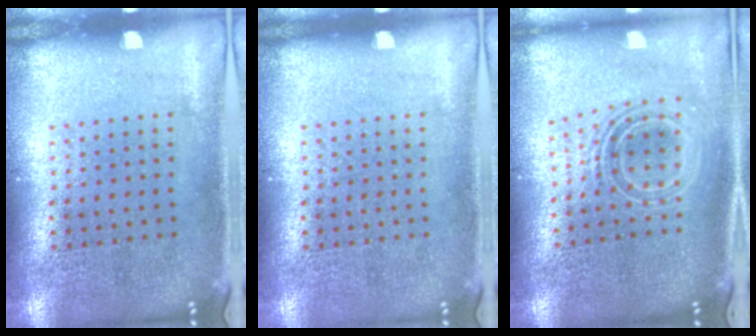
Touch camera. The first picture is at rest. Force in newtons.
{"total": 0.0}
{"total": 1.9, "press": 1.5, "slide": 1.2}